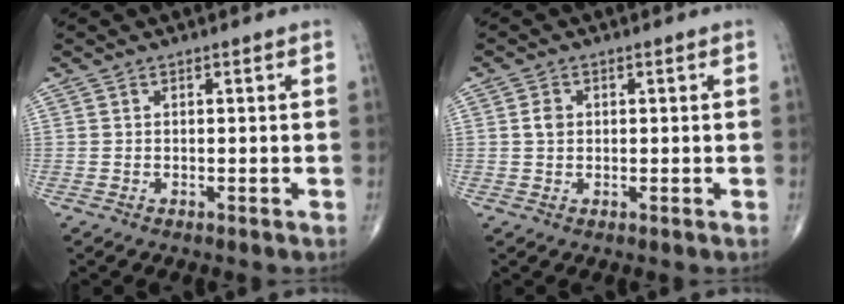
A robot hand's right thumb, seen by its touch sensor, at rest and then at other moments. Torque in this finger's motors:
{"motor_torque": [-0.29, 0.29, 0.01, 0.00, 0.00]}